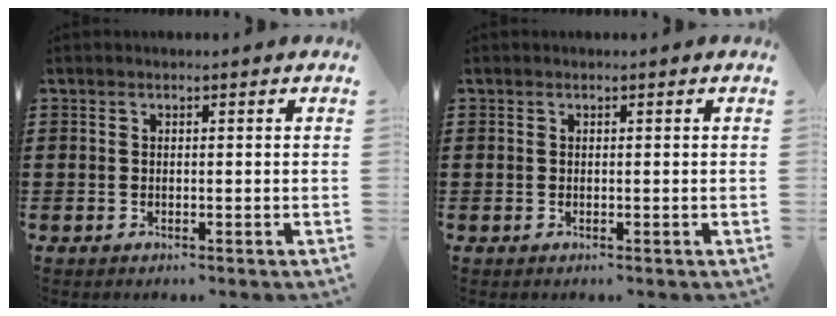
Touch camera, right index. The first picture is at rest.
{"total": 0.0}